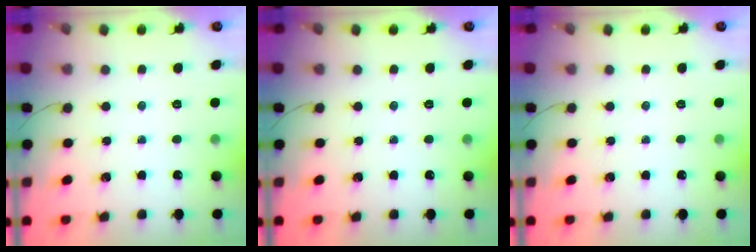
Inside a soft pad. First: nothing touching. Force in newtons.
{"total": 0.0}
{"total": 0.0}